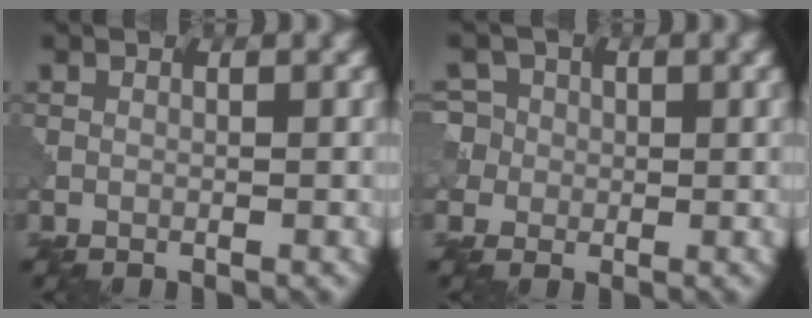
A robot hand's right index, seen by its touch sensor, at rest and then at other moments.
{"total": 5.4, "force": [0.7, 5.2, 1.5], "torque": [-0.033, 0.044, -0.006]}